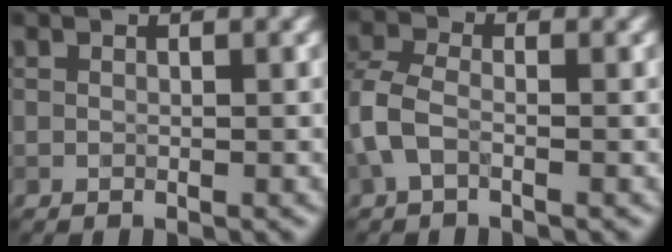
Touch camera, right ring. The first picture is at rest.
{"total": 3.1, "force": [-1.0, 1.8, 2.3], "torque": [-0.060, 0.006, -0.031]}